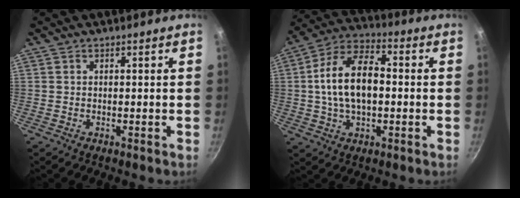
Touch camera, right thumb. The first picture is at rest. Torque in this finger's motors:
{"motor_torque": [-0.48, 1.88, 1.28, -0.12, 0.35]}